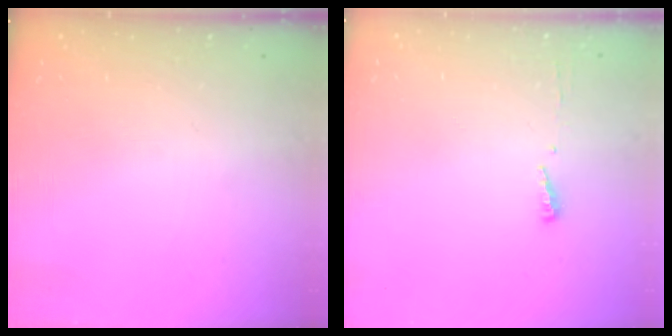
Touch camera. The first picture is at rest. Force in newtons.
{"total": 3.7, "press": 3.7, "slide": 0.5}